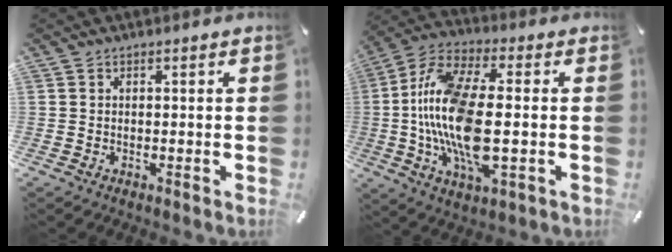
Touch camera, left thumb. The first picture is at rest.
{"total": 19.0, "force": [-1.3, 8.0, 17.2], "torque": [-0.364, -0.013, -0.024]}